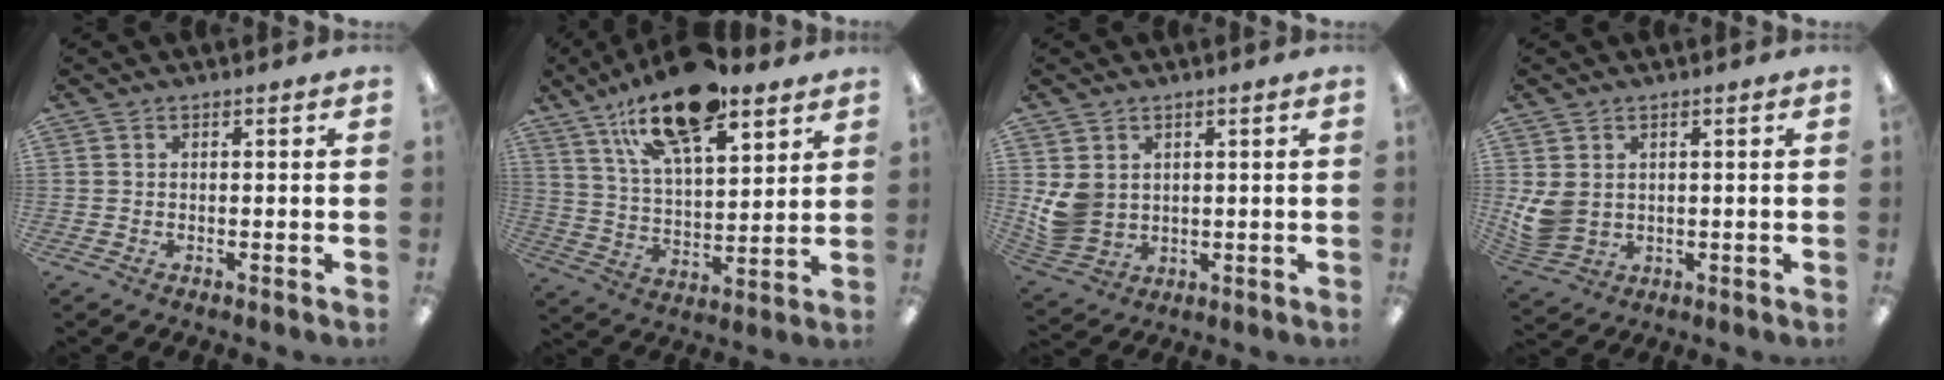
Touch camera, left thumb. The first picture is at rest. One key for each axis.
{"total": 20.0, "fx": 13.7, "fy": 7.8, "fz": 12.2, "tx": -0.212, "ty": -0.063, "tz": 0.236}
{"total": 6.9, "fx": 1.8, "fy": 5.9, "fz": 3.1, "tx": -0.062, "ty": -0.006, "tz": 0.037}
{"total": 6.2, "fx": 1.6, "fy": 5.0, "fz": 3.4, "tx": -0.078, "ty": -0.006, "tz": 0.034}